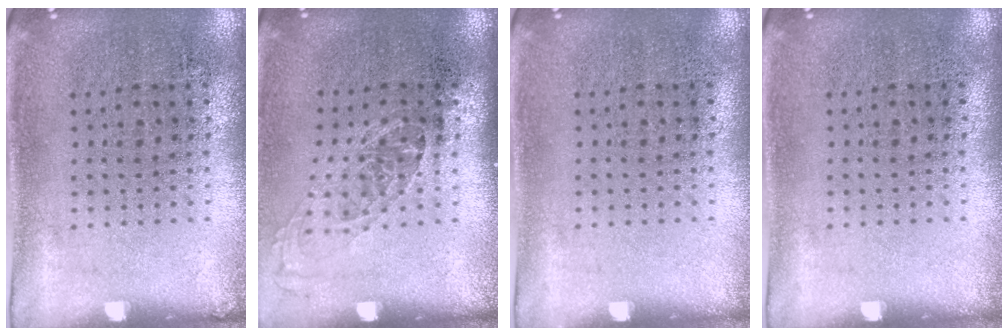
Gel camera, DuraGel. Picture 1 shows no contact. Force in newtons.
{"total": 1.2, "press": 1.0, "slide": 0.7}
{"total": 0.0}
{"total": 0.0}